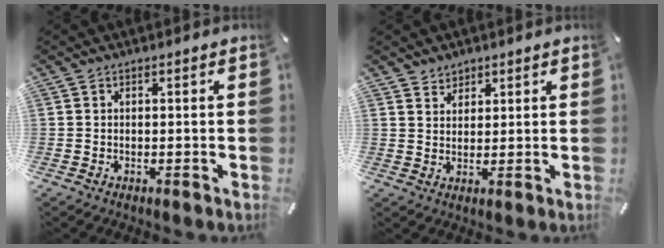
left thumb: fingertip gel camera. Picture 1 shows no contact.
{"total": 3.5, "force": [2.4, 2.5, -0.3], "torque": [0.014, -0.012, 0.043]}